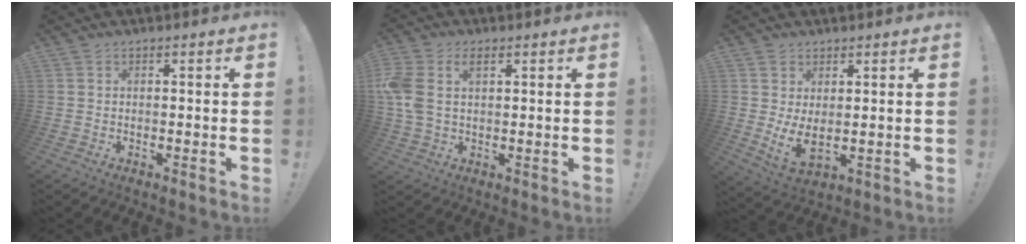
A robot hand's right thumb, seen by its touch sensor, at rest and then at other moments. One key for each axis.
{"total": 7.3, "fx": 2.1, "fy": 4.9, "fz": 5.1, "tx": -0.119, "ty": -0.004, "tz": 0.037}
{"total": 5.7, "fx": 1.9, "fy": 2.8, "fz": 4.5, "tx": -0.072, "ty": -0.024, "tz": 0.039}